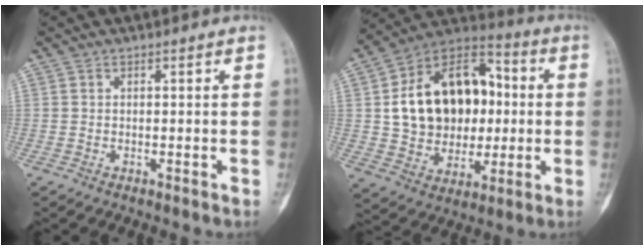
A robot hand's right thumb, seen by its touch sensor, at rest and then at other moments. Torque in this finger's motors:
{"motor_torque": [2.25, 2.76, 0.84, -0.52, 0.35]}